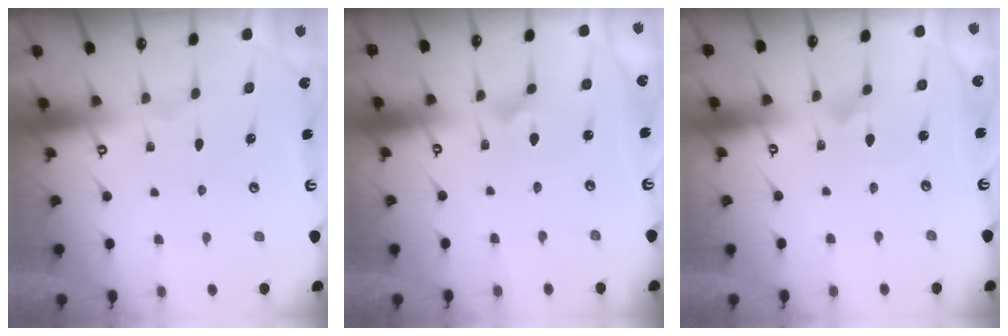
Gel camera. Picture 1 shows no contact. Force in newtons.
{"total": 2.1, "press": 2.1, "slide": 0.0}
{"total": 1.7, "press": 1.7, "slide": 0.1}